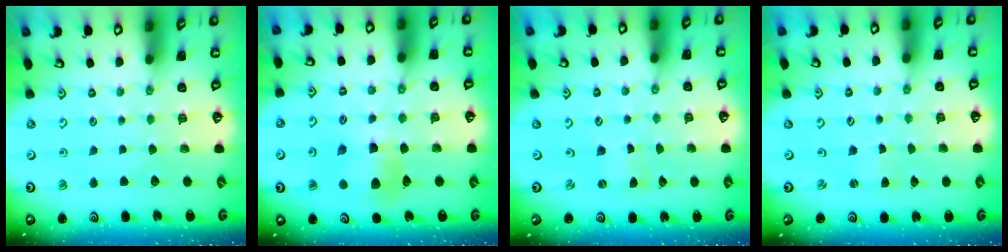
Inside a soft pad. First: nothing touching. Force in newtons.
{"total": 7.0, "press": 7.0, "slide": 1.0}
{"total": 0.0}
{"total": 0.9, "press": 0.9, "slide": 0.1}